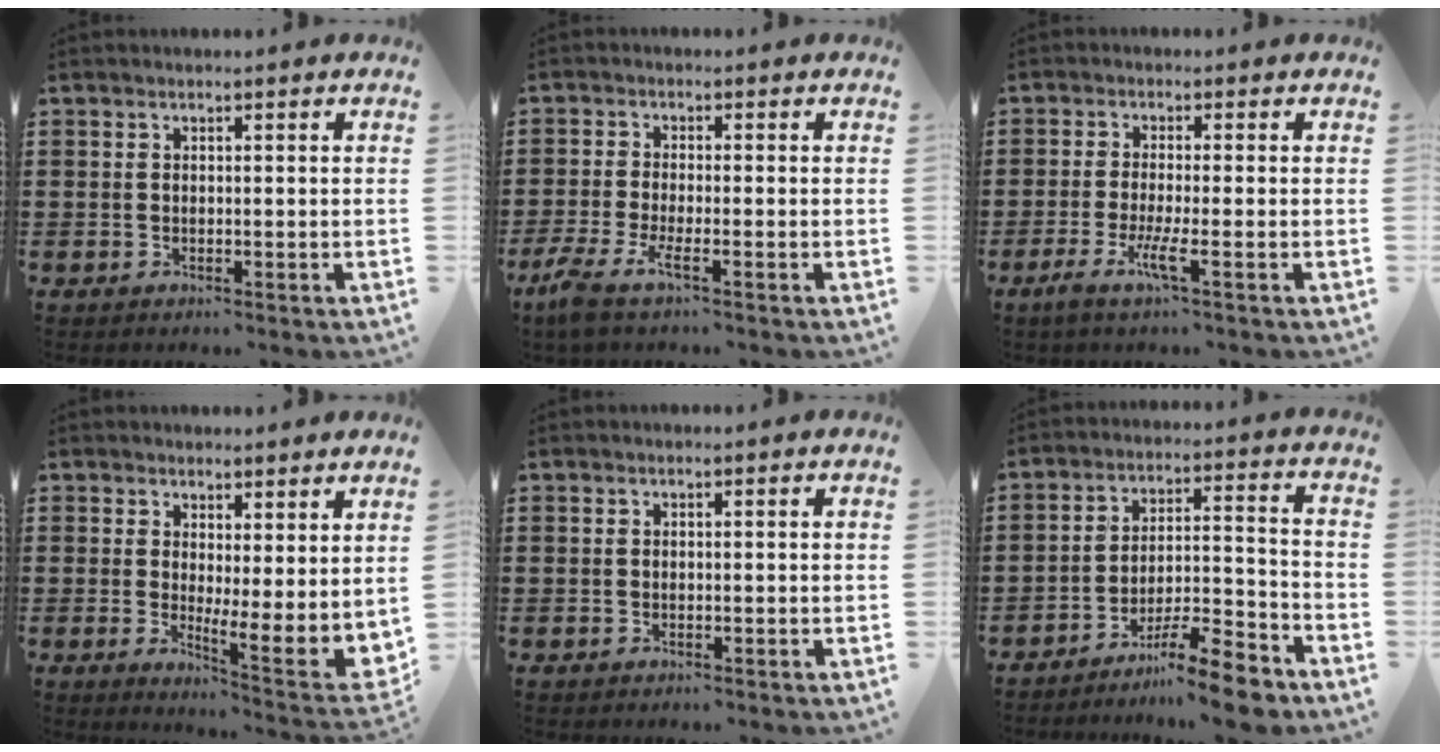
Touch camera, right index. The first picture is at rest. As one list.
[{"total": 4.0, "force": [-2.5, 0.0, 3.2], "torque": [-0.074, -0.018, -0.048]}, {"total": 4.5, "force": [-2.0, 0.2, 4.1], "torque": [-0.089, -0.018, -0.040]}, {"total": 2.5, "force": [1.6, 0.1, 2.0], "torque": [-0.043, -0.030, 0.025]}, {"total": 0.0}, {"total": 10.1, "force": [-8.4, 0.9, 5.4], "torque": [-0.074, 0.027, -0.157]}]